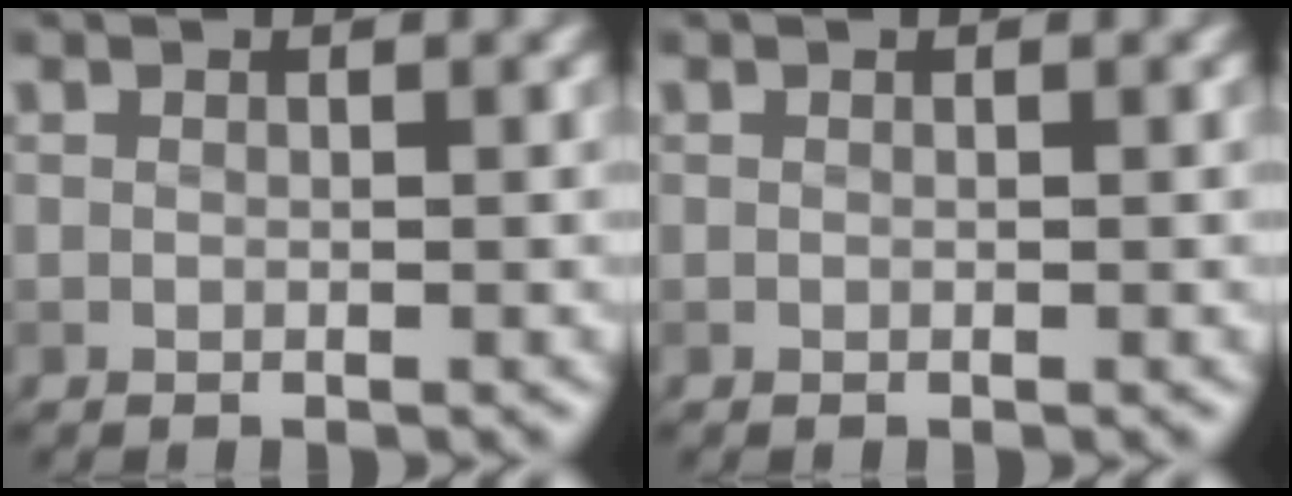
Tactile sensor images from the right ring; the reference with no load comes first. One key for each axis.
{"total": 0.0}